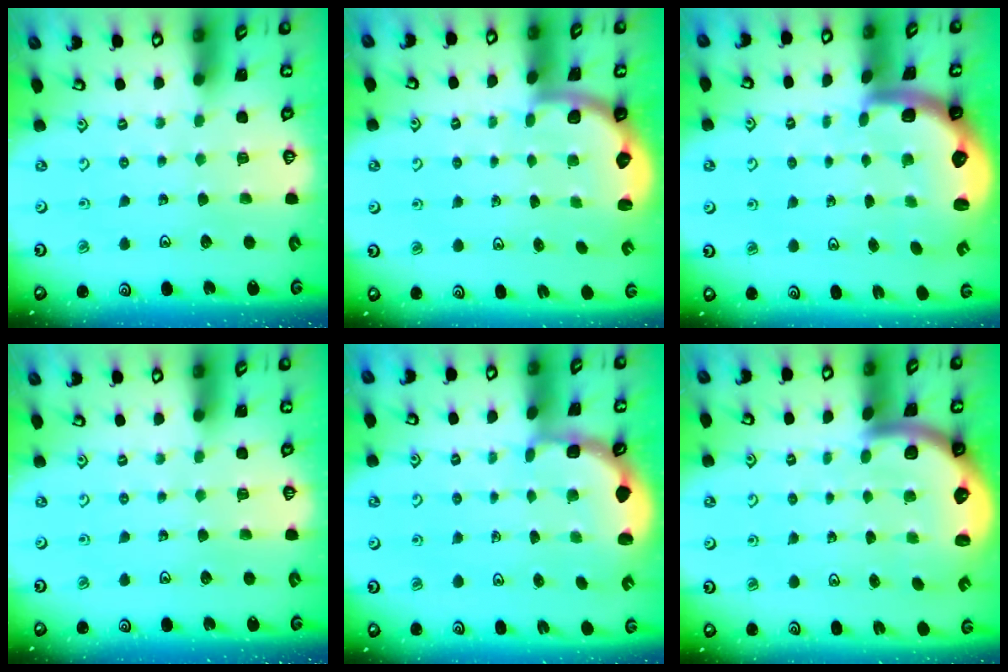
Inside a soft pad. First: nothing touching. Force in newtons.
{"total": 2.1, "press": 1.9, "slide": 0.8}
{"total": 2.9, "press": 2.6, "slide": 1.4}
{"total": 0.0}
{"total": 2.4, "press": 1.8, "slide": 1.7}
{"total": 4.3, "press": 4.2, "slide": 1.1}